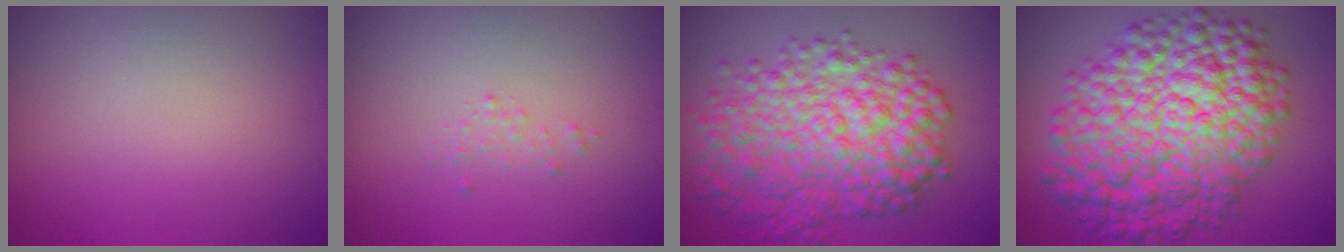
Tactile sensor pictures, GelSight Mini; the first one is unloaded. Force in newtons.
{"total": 0.5, "press": 0.5, "slide": 0.0}
{"total": 8.5, "press": 8.5, "slide": 0.1}
{"total": 13.0, "press": 13.0, "slide": 0.3}